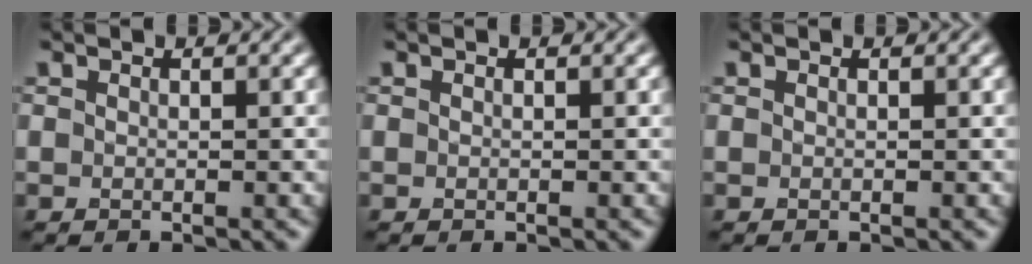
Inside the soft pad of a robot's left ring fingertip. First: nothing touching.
{"total": 0.0}
{"total": 0.0}